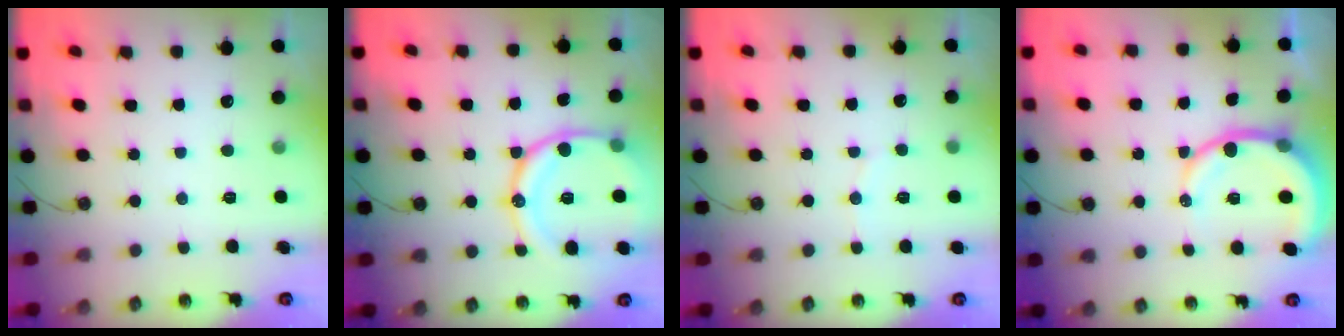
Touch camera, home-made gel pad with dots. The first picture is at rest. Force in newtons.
{"total": 18.0, "press": 17.9, "slide": 1.3}
{"total": 3.8, "press": 3.4, "slide": 1.7}
{"total": 11.0, "press": 10.9, "slide": 1.4}